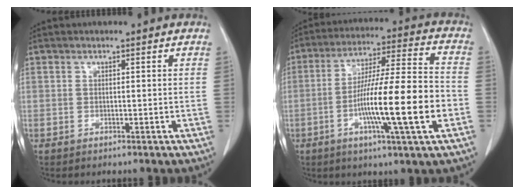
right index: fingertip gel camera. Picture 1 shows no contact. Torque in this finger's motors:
{"motor_torque": [1.76, -0.37, 1.05, 0.21]}